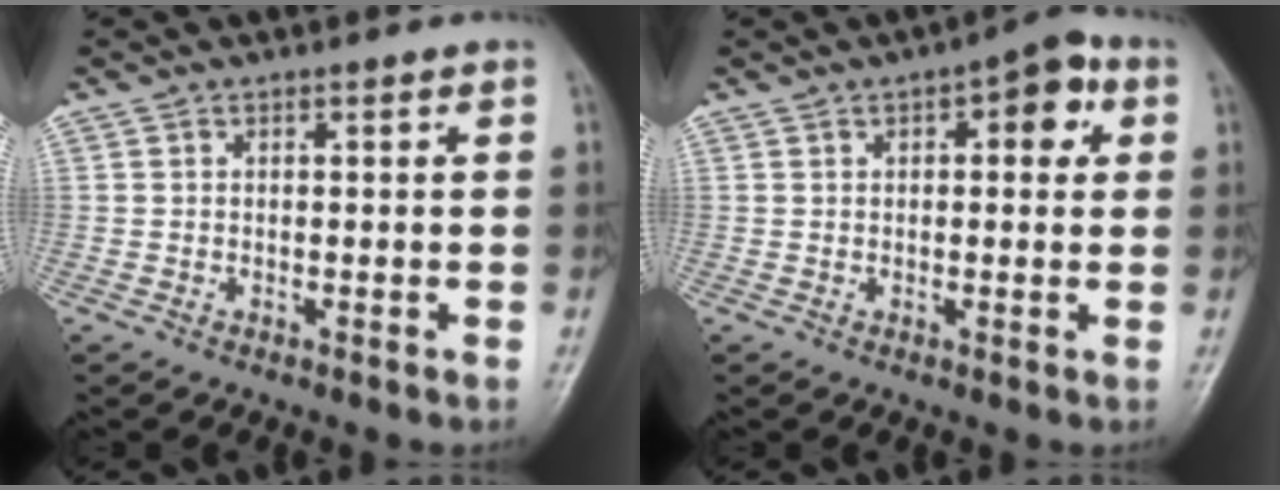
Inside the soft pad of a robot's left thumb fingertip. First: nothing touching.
{"total": 6.8, "force": [2.4, 3.1, 5.6], "torque": [-0.045, 0.005, 0.020]}